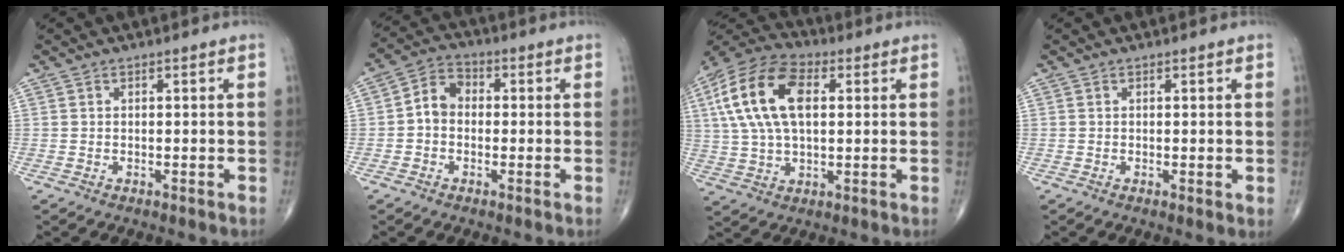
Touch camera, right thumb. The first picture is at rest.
{"total": 5.8, "force": [-0.5, 4.7, 3.5], "torque": [-0.045, 0.024, -0.022]}
{"total": 17.4, "force": [4.0, 9.5, 14.0], "torque": [-0.275, 0.017, 0.068]}
{"total": 1.0, "force": [0.2, 0.1, 1.0], "torque": [-0.018, -0.007, 0.000]}